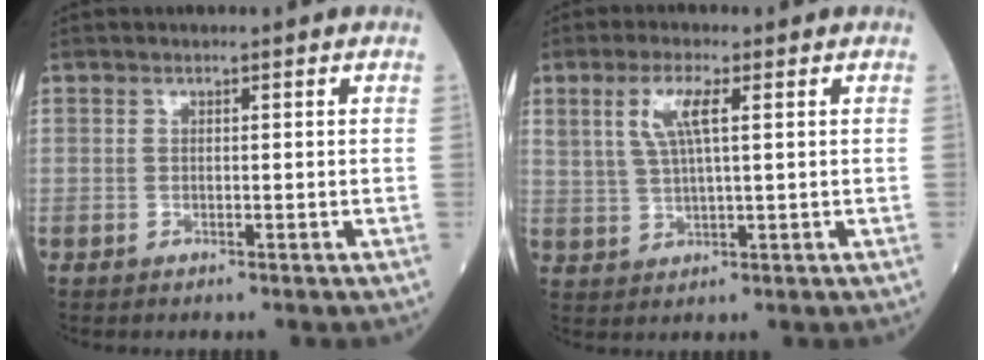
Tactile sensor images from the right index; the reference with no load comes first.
{"total": 5.4, "force": [2.1, 1.1, 4.8], "torque": [-0.105, 0.010, 0.046]}